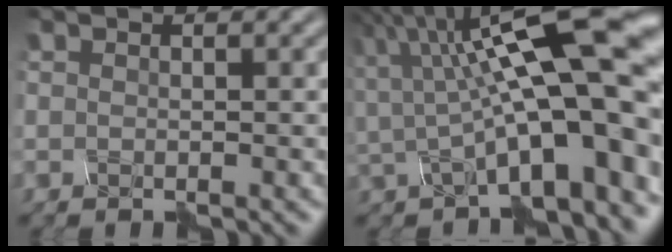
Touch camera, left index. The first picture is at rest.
{"total": 13.4, "force": [0.8, 3.9, 12.8], "torque": [-0.191, 0.025, 0.026]}